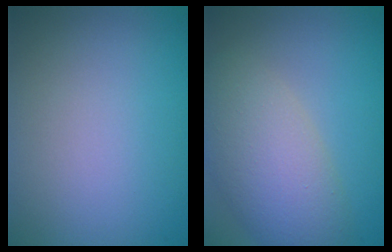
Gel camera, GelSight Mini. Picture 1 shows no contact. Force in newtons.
{"total": 6.5, "press": 6.5, "slide": 0.4}